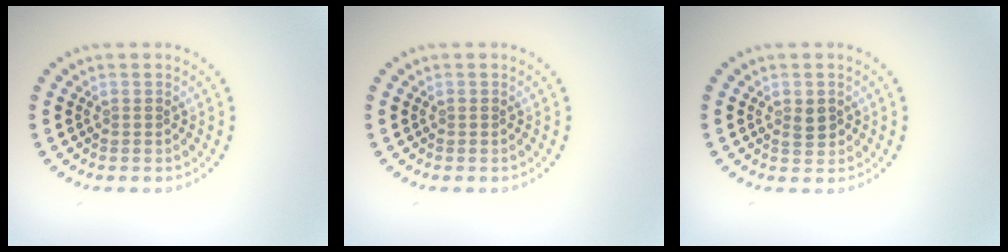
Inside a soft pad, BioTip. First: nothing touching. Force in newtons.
{"total": 0.0}
{"total": 1.5, "press": 1.5, "slide": 0.2}